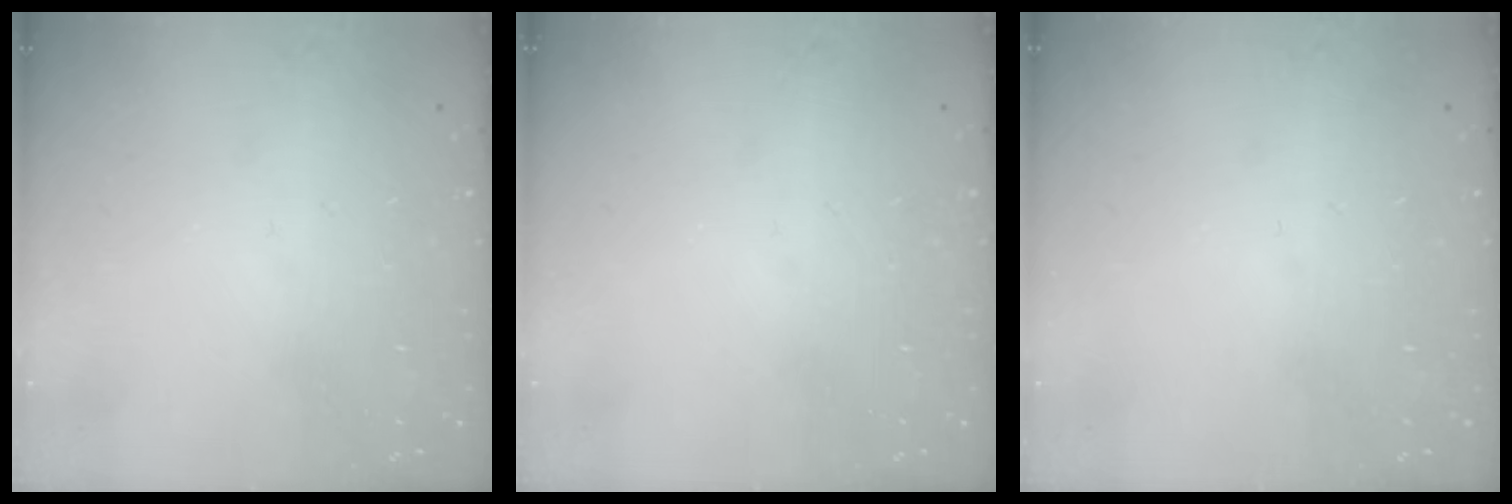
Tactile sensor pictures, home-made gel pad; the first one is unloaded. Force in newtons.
{"total": 0.0}
{"total": 0.0}